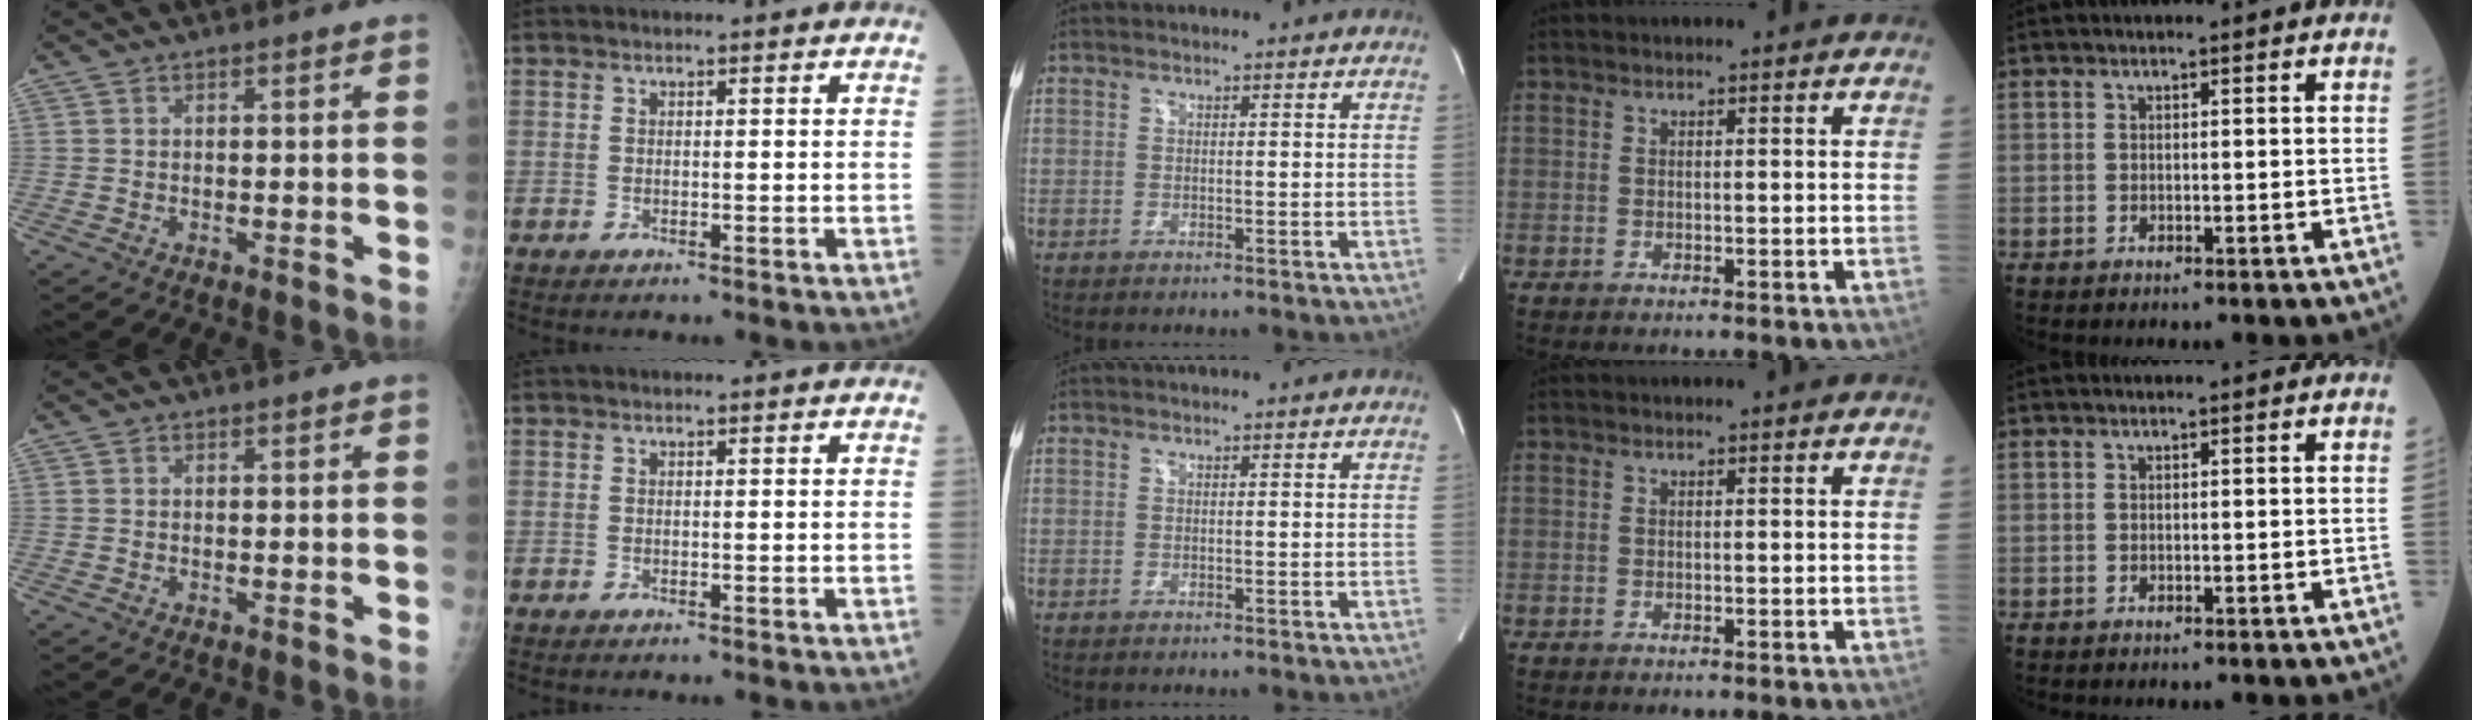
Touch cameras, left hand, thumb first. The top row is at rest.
{}